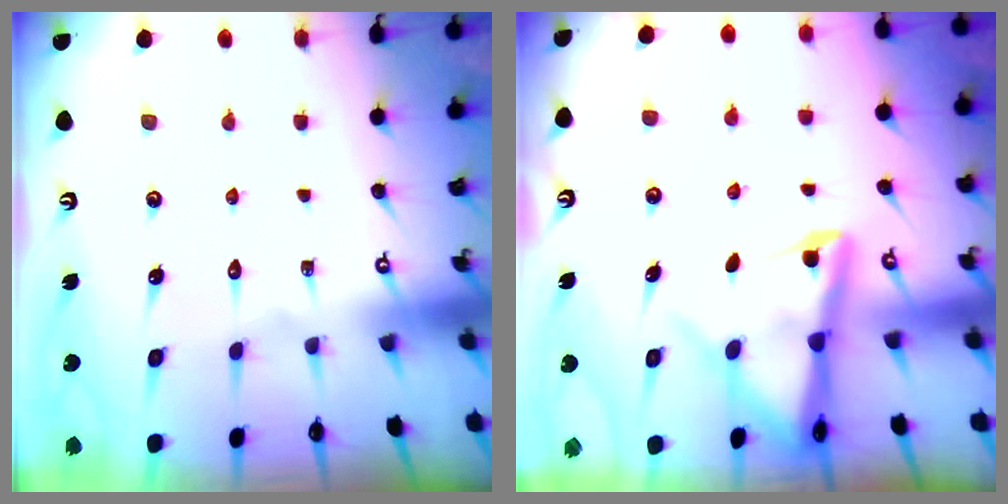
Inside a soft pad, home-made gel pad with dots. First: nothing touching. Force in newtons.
{"total": 8.8, "press": 8.7, "slide": 1.1}